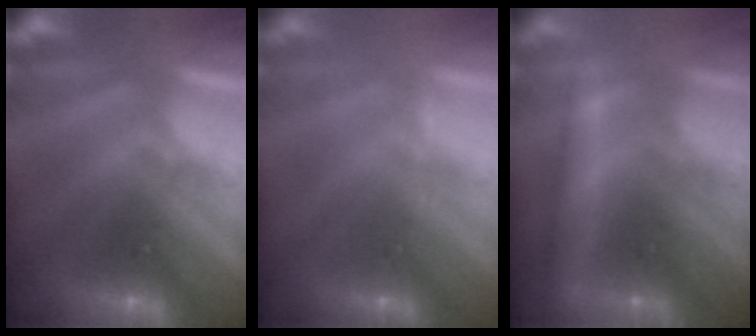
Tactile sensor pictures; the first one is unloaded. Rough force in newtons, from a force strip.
{"total": 2.4}
{"total": 2.4}